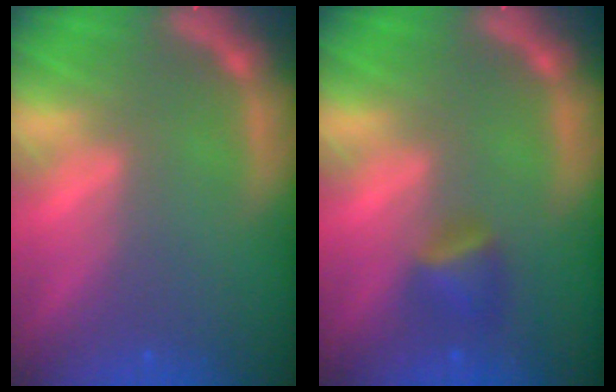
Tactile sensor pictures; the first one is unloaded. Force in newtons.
{"total": 2.4}